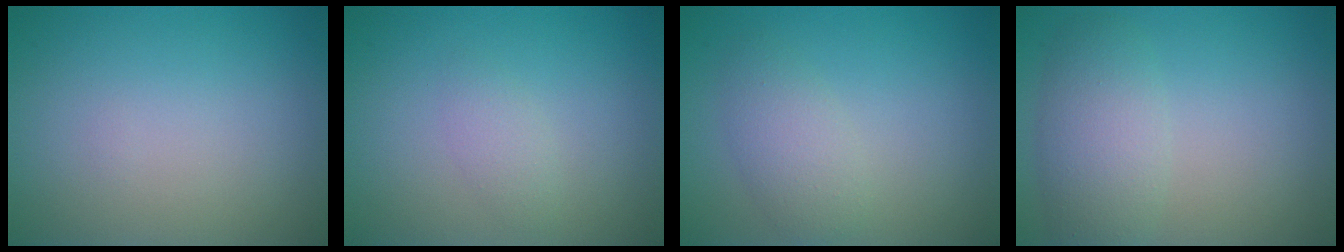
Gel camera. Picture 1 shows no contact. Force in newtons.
{"total": 1.3, "press": 1.3, "slide": 0.0}
{"total": 2.5, "press": 2.5, "slide": 0.0}
{"total": 3.8, "press": 3.8, "slide": 0.2}